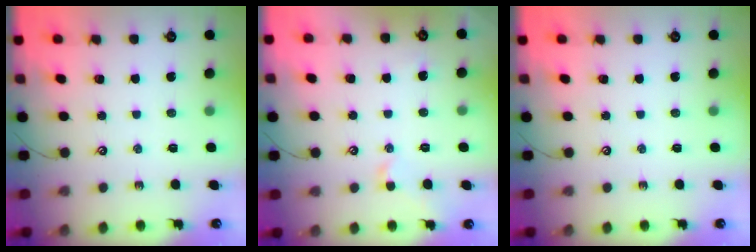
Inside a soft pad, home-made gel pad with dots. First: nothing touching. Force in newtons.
{"total": 2.3, "press": 2.1, "slide": 0.9}
{"total": 0.0}